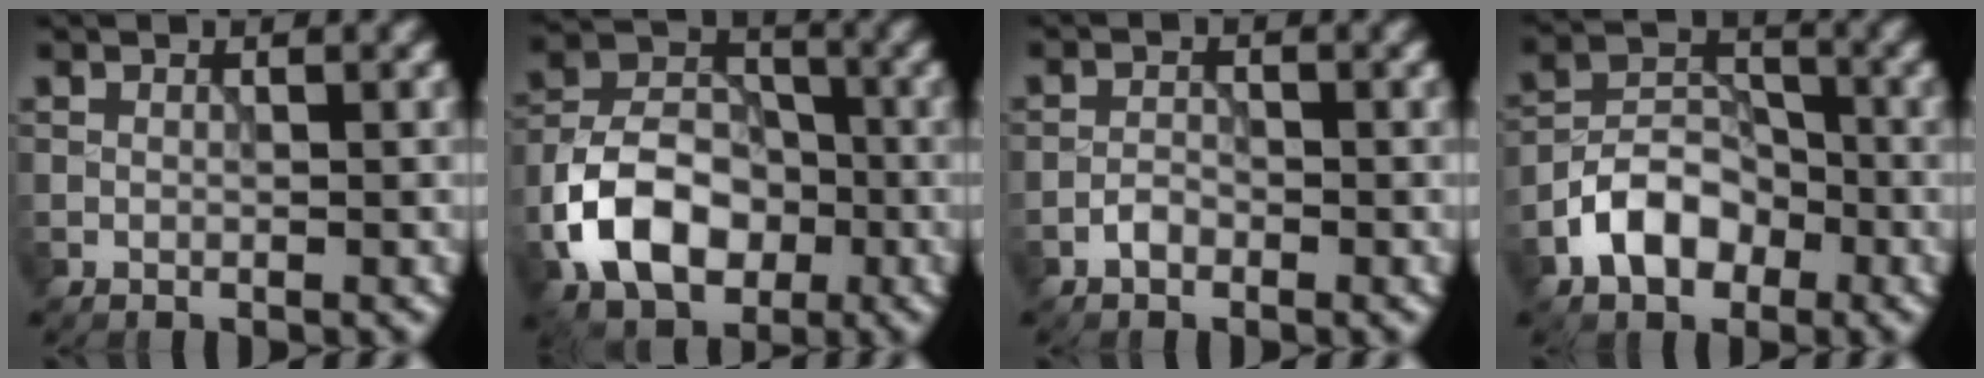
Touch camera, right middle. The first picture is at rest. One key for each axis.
{"total": 8.7, "fx": -3.2, "fy": 5.9, "fz": 5.4, "tx": -0.099, "ty": 0.006, "tz": -0.068}
{"total": 1.3, "fx": -0.8, "fy": 0.7, "fz": 0.6, "tx": -0.011, "ty": 0.003, "tz": -0.019}
{"total": 5.3, "fx": -2.7, "fy": 3.5, "fz": 2.8, "tx": -0.048, "ty": 0.005, "tz": -0.057}